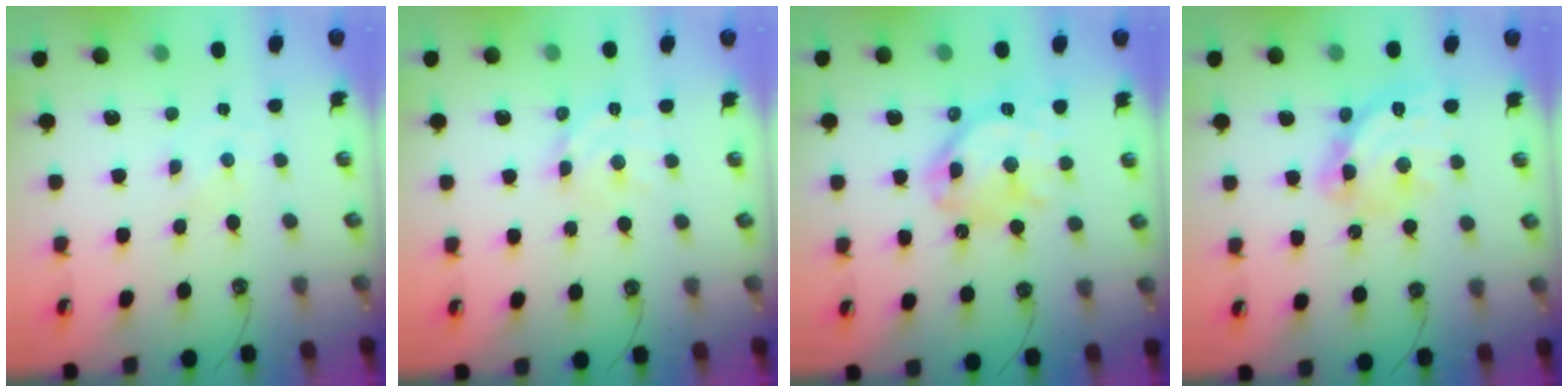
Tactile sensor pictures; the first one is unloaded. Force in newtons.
{"total": 10.1, "press": 10.1, "slide": 0.7}
{"total": 16.6, "press": 16.5, "slide": 1.4}
{"total": 16.2, "press": 16.2, "slide": 1.7}